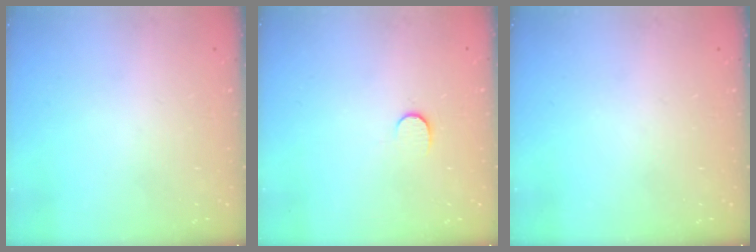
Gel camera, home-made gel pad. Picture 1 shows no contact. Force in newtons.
{"total": 6.3, "press": 6.3, "slide": 0.5}
{"total": 0.0}